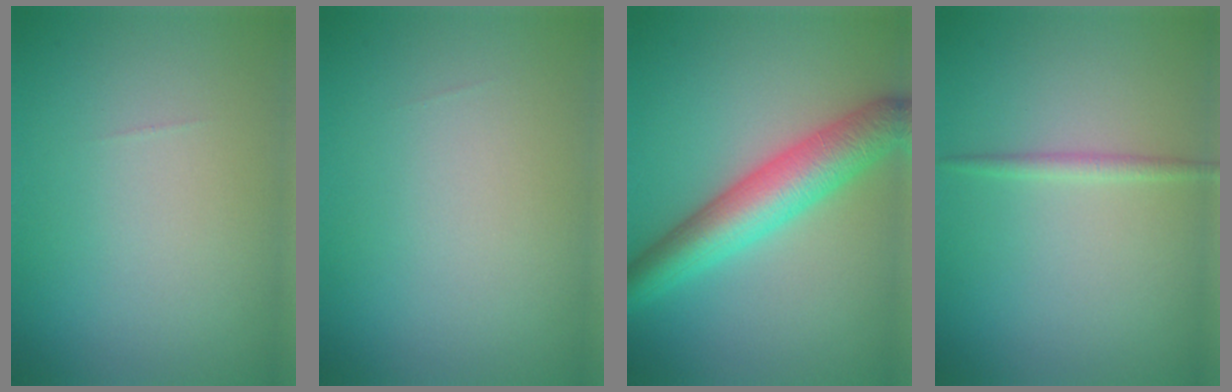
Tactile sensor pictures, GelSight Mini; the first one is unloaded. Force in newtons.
{"total": 0.0}
{"total": 6.7, "press": 6.7, "slide": 0.2}
{"total": 1.1, "press": 1.1, "slide": 0.0}